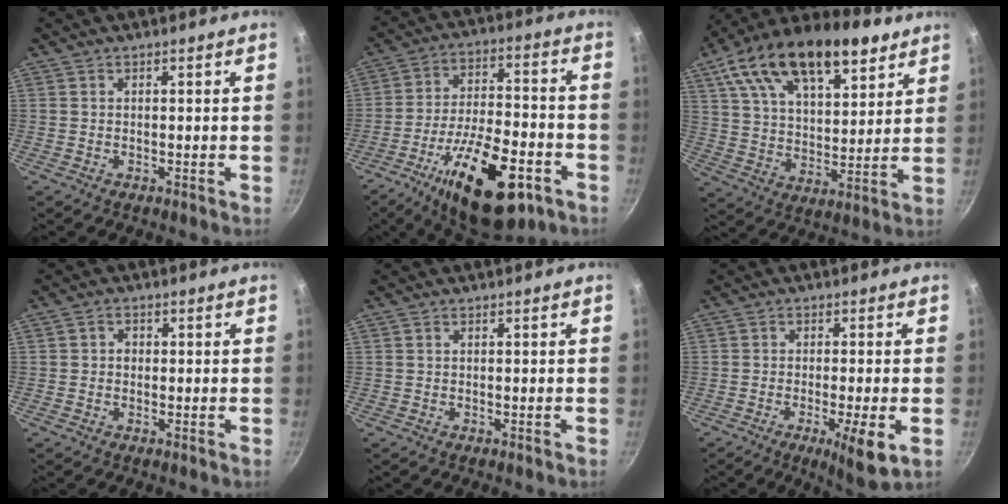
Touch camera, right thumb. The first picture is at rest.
{"total": 21.9, "force": [-10.6, 9.2, 16.8], "torque": [-0.251, 0.037, -0.161]}
{"total": 23.3, "force": [13.6, 11.3, 15.1], "torque": [-0.234, -0.027, 0.223]}
{"total": 1.6, "force": [-0.1, 1.4, 0.7], "torque": [-0.007, 0.001, -0.004]}
{"total": 0.0}
{"total": 7.8, "force": [-2.6, 1.2, 7.3], "torque": [-0.119, -0.003, -0.035]}